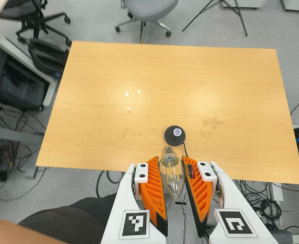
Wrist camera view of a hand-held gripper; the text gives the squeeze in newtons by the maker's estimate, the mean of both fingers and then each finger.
{"total": 14.0, "left": 15.8, "right": 12.3}